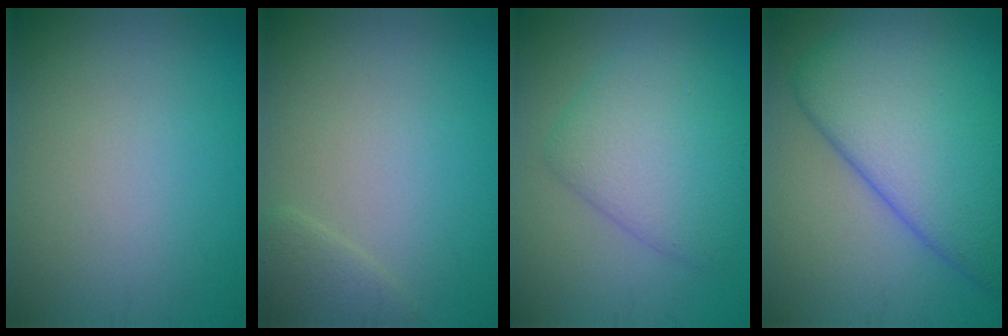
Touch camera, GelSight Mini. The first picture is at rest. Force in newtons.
{"total": 1.4, "press": 1.4, "slide": 0.1}
{"total": 5.7, "press": 5.7, "slide": 0.2}
{"total": 12.0, "press": 12.0, "slide": 0.5}